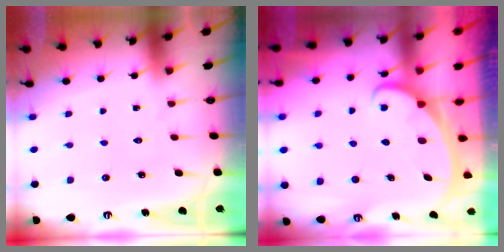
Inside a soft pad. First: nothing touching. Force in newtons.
{"total": 2.6, "press": 2.6, "slide": 0.4}